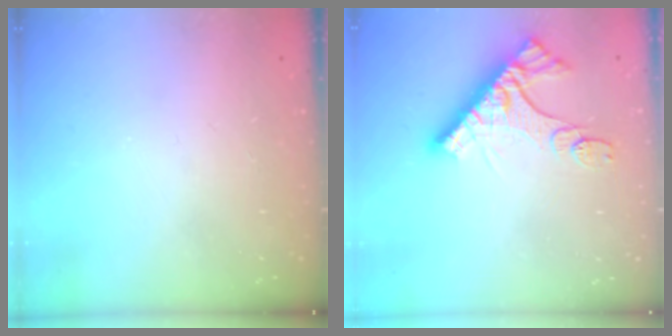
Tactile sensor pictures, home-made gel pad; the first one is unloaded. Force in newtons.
{"total": 11.4, "press": 11.4, "slide": 0.3}